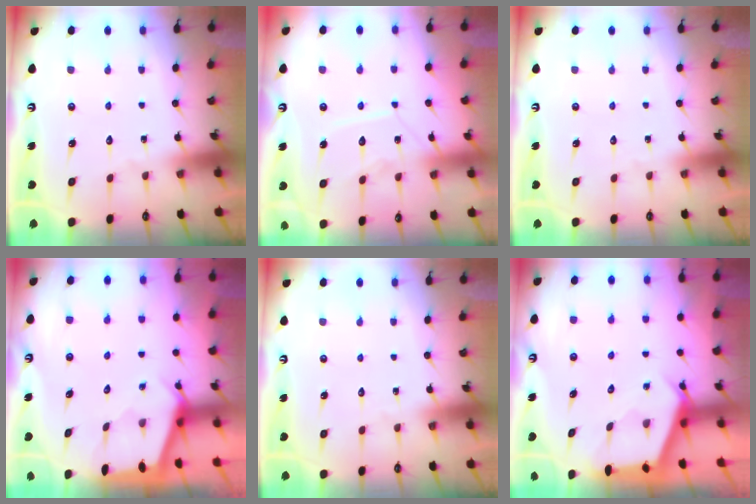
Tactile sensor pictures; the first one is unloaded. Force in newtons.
{"total": 9.8, "press": 9.8, "slide": 0.8}
{"total": 0.0}
{"total": 2.2, "press": 2.2, "slide": 0.3}
{"total": 0.0}
{"total": 2.9, "press": 2.8, "slide": 0.3}